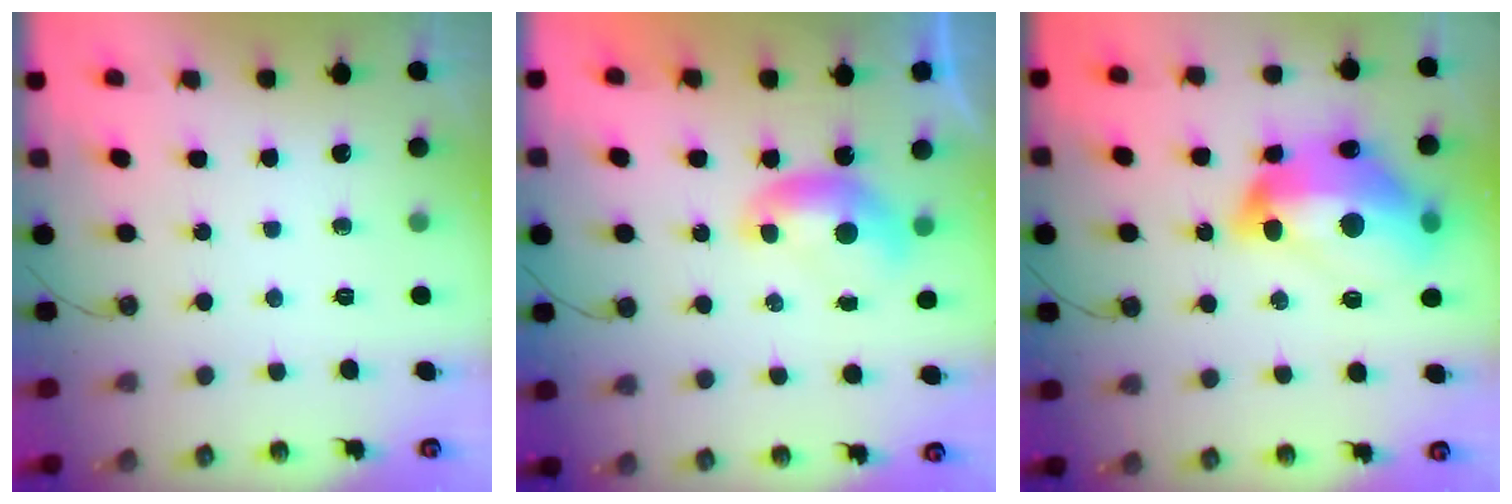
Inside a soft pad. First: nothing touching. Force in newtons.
{"total": 0.0}
{"total": 17.2, "press": 17.1, "slide": 1.8}